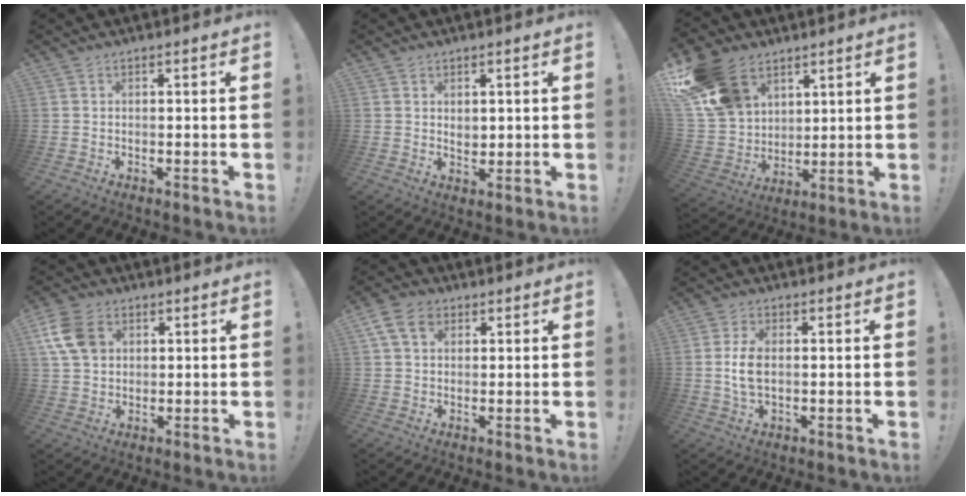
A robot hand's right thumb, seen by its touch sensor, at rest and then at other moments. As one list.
[{"total": 2.8, "force": [1.2, 2.2, 1.1], "torque": [-0.006, -0.008, 0.019]}, {"total": 18.7, "force": [10.1, 12.9, 8.9], "torque": [-0.171, -0.050, 0.200]}, {"total": 11.3, "force": [3.8, 8.5, 6.5], "torque": [-0.117, -0.001, 0.078]}, {"total": 8.3, "force": [3.3, 5.8, 4.9], "torque": [-0.093, 0.002, 0.065]}, {"total": 6.5, "force": [-0.1, 3.5, 5.4], "torque": [-0.107, 0.000, -0.003]}]